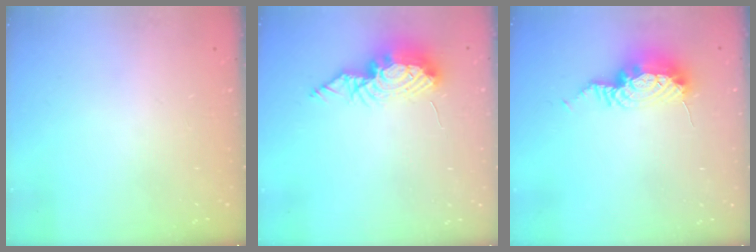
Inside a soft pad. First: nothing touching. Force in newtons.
{"total": 10.7, "press": 10.7, "slide": 1.0}
{"total": 9.7, "press": 9.7, "slide": 1.3}